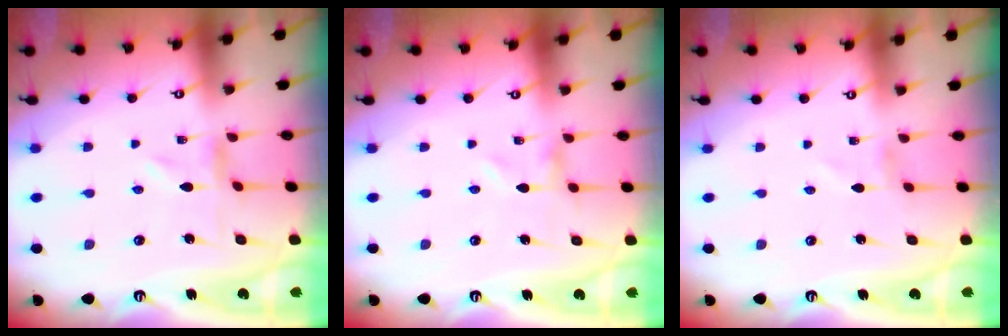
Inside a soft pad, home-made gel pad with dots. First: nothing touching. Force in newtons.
{"total": 0.0}
{"total": 1.3, "press": 1.2, "slide": 0.1}